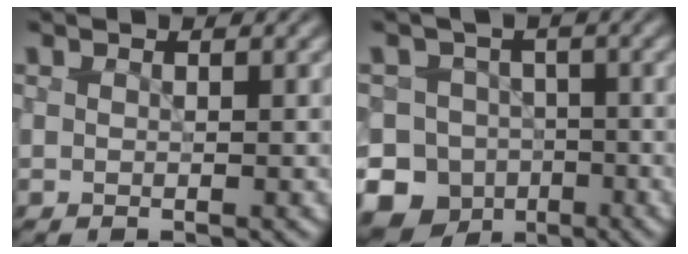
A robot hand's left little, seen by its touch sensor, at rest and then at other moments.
{"total": 11.4, "force": [-6.4, 9.1, 2.1], "torque": [-0.025, -0.019, -0.118]}